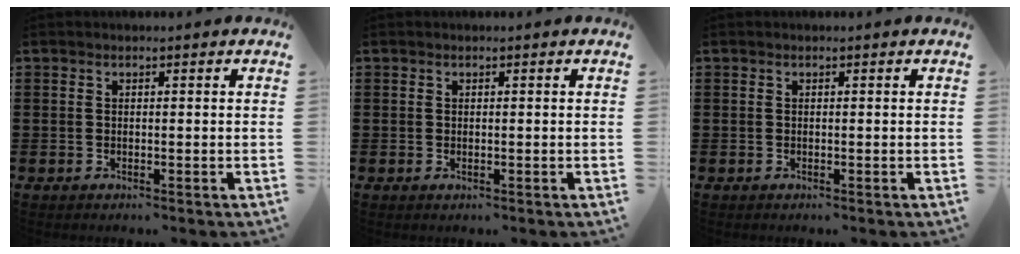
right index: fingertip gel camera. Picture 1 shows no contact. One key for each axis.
{"total": 0.0}
{"total": 0.0}